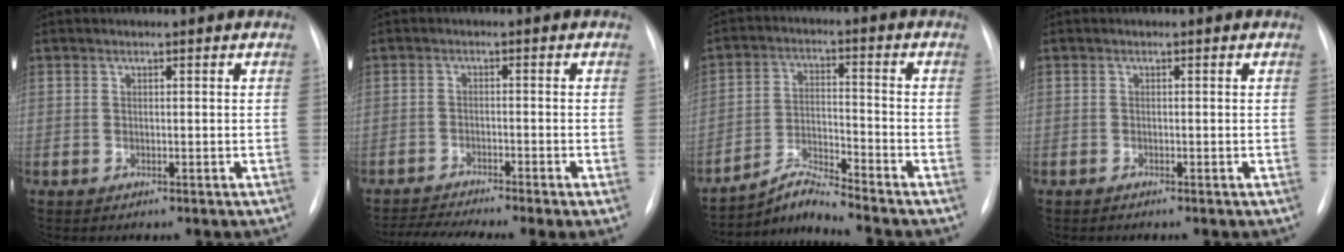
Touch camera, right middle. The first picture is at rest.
{"total": 7.2, "force": [-6.0, -0.7, 3.9], "torque": [-0.063, -0.015, -0.098]}
{"total": 6.1, "force": [-5.9, -1.4, 0.7], "torque": [-0.028, -0.005, -0.109]}
{"total": 0.0}